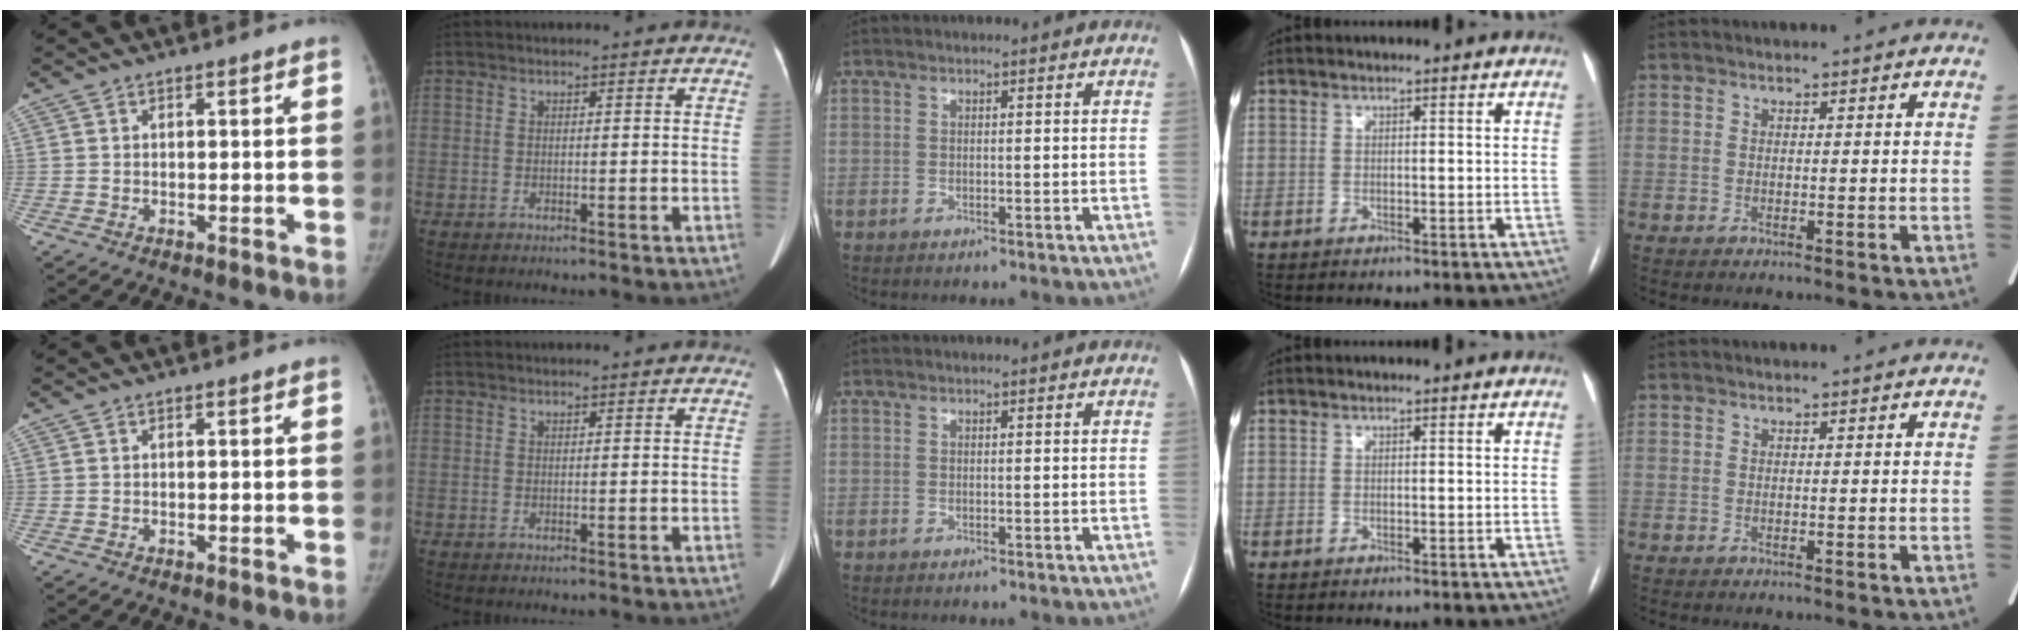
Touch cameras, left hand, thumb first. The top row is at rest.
{"index": {"total": 1.0, "force": [0.9, 0.0, 0.4], "torque": [-0.009, 0.005, 0.012]}}